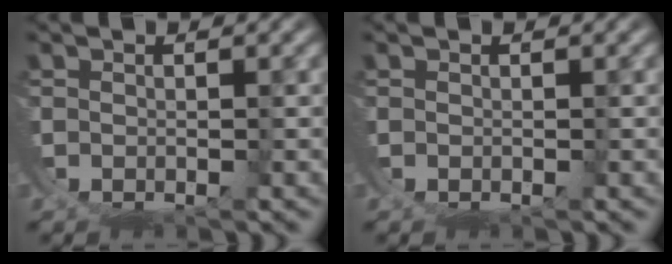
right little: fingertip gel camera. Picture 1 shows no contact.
{"total": 0.0}